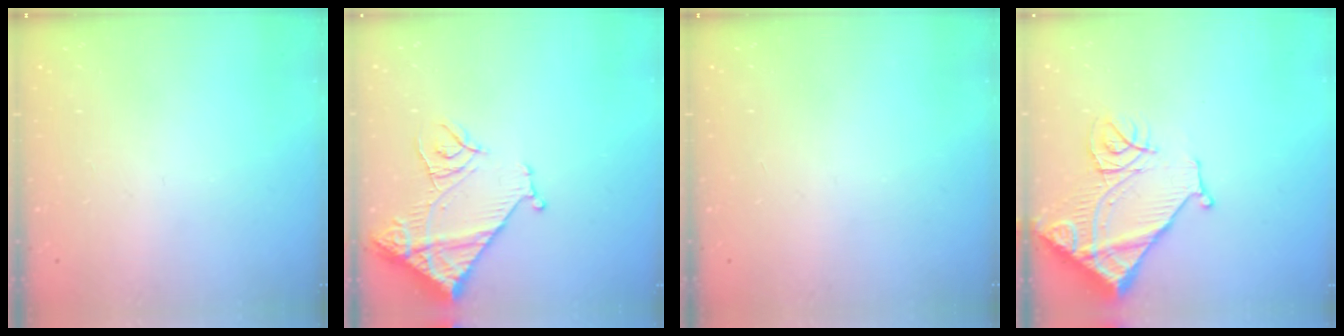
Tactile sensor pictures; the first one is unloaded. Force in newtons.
{"total": 13.0, "press": 13.0, "slide": 1.1}
{"total": 0.0}
{"total": 16.3, "press": 16.2, "slide": 1.9}